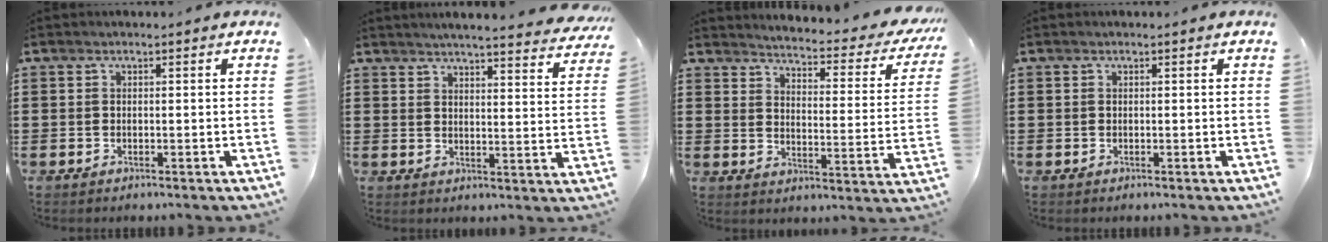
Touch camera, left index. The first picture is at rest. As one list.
[{"total": 4.4, "force": [4.2, -0.5, 1.1], "torque": [-0.040, -0.025, 0.072]}, {"total": 3.3, "force": [3.0, -0.2, 1.2], "torque": [-0.036, -0.034, 0.040]}, {"total": 0.0}]